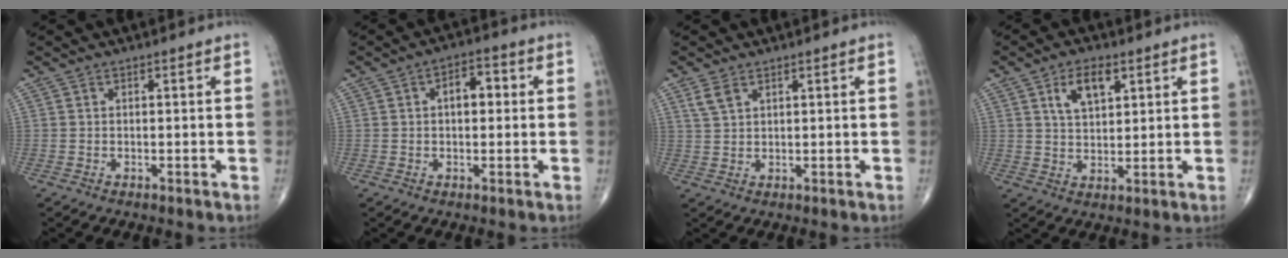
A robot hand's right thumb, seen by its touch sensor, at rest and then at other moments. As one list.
[{"total": 5.4, "force": [0.8, 3.0, 4.3], "torque": [-0.052, 0.015, 0.005]}, {"total": 2.8, "force": [1.8, 1.4, 1.6], "torque": [-0.035, 0.001, 0.044]}, {"total": 7.1, "force": [3.2, 3.6, 5.1], "torque": [-0.075, -0.012, 0.058]}]